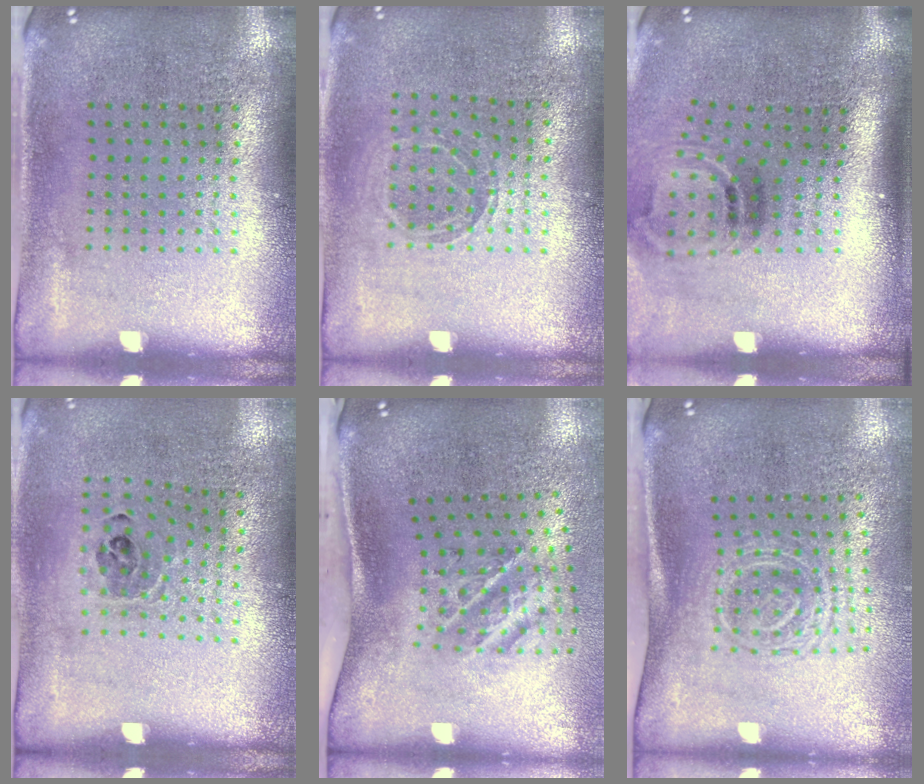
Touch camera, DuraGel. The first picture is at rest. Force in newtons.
{"total": 1.0, "press": 1.0, "slide": 0.1}
{"total": 1.9, "press": 1.2, "slide": 1.5}
{"total": 0.9, "press": 0.8, "slide": 0.5}
{"total": 2.2, "press": 1.2, "slide": 1.8}
{"total": 1.7, "press": 1.3, "slide": 1.1}